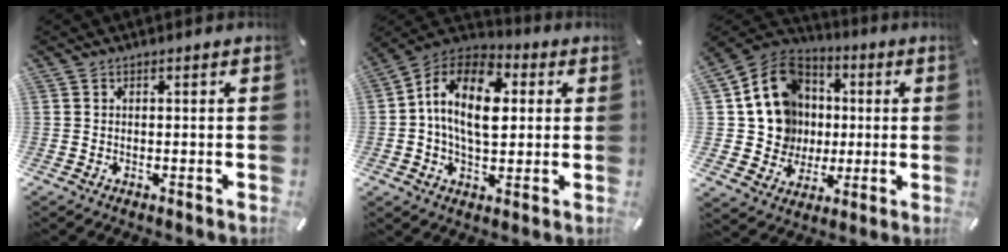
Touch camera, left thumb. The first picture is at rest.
{"total": 15.0, "force": [1.6, 9.9, 11.1], "torque": [-0.219, -0.004, 0.024]}
{"total": 16.3, "force": [2.2, 15.2, 5.5], "torque": [-0.101, -0.009, 0.055]}